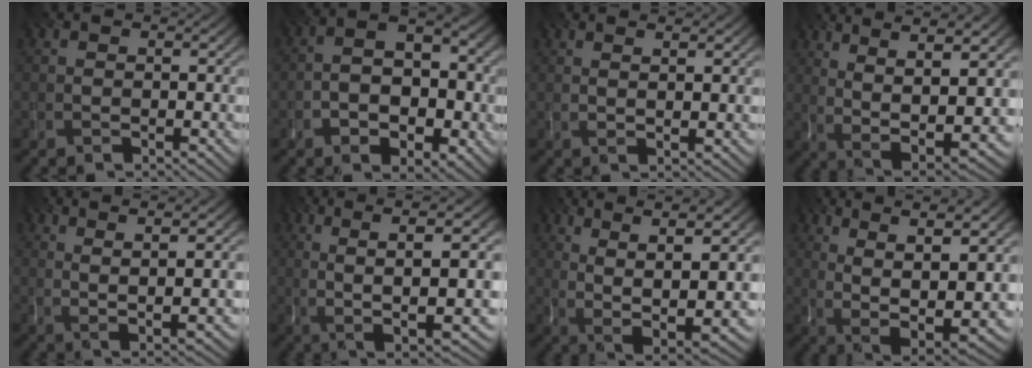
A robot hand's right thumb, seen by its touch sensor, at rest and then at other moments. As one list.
[{"total": 8.5, "force": [-2.9, 5.1, 6.2], "torque": [-0.078, -0.001, -0.049]}, {"total": 2.7, "force": [1.8, 0.1, 1.9], "torque": [-0.025, -0.002, 0.032]}, {"total": 11.1, "force": [4.0, 3.1, 9.9], "torque": [-0.188, 0.008, 0.074]}, {"total": 6.6, "force": [3.7, 0.6, 5.5], "torque": [-0.081, 0.005, 0.060]}, {"total": 9.0, "force": [0.6, 1.1, 9.0], "torque": [-0.157, 0.016, 0.018]}, {"total": 11.4, "force": [3.6, 3.4, 10.3], "torque": [-0.194, 0.008, 0.069]}, {"total": 13.3, "force": [4.2, 4.9, 11.6], "torque": [-0.202, 0.013, 0.076]}]